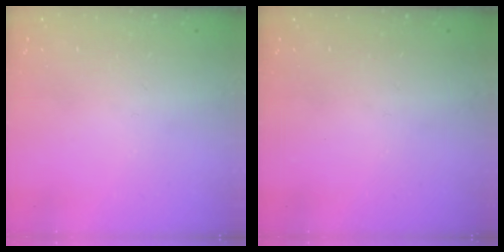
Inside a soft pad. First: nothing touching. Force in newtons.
{"total": 0.0}